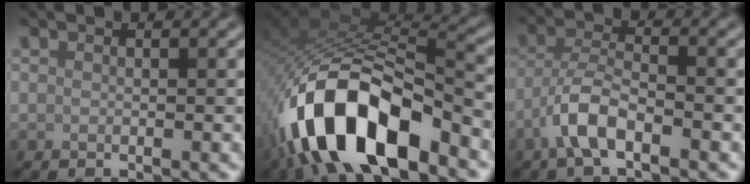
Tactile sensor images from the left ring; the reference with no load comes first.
{"total": 13.2, "force": [-6.9, 5.8, 9.6], "torque": [-0.179, -0.002, -0.124]}
{"total": 3.9, "force": [-2.3, 1.1, 2.9], "torque": [-0.062, 0.009, -0.055]}